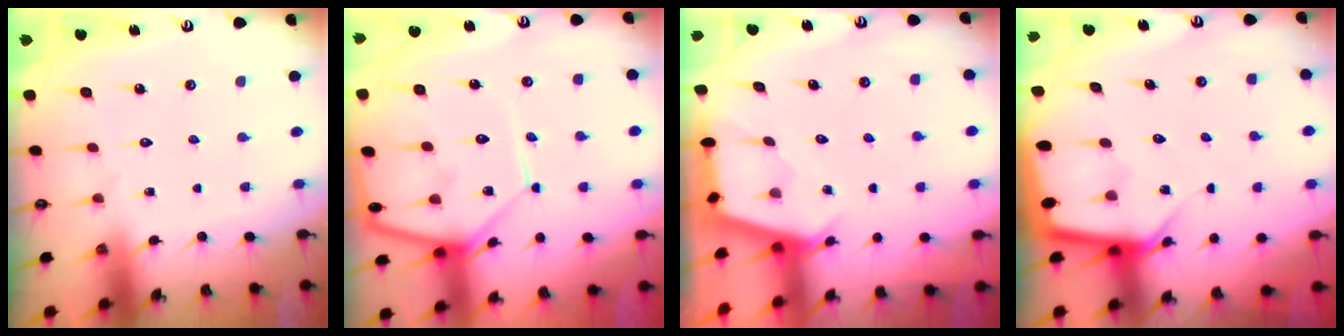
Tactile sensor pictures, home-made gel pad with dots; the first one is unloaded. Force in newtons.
{"total": 11.7, "press": 11.6, "slide": 1.0}
{"total": 2.7, "press": 2.7, "slide": 0.3}
{"total": 6.1, "press": 6.1, "slide": 0.5}